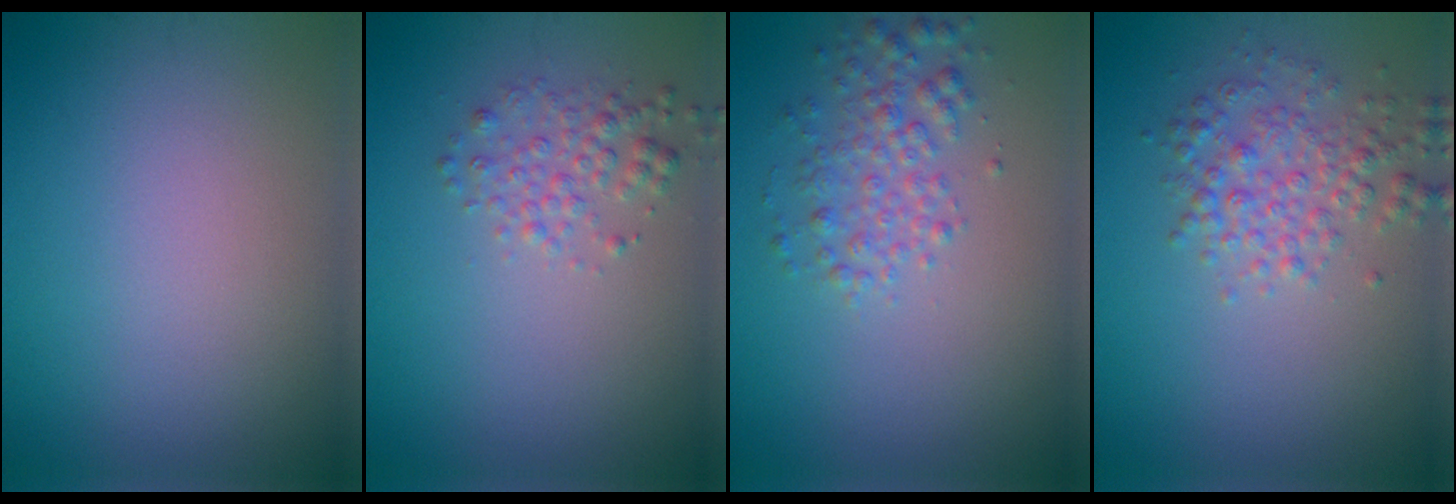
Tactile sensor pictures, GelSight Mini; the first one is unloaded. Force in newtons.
{"total": 2.0, "press": 2.0, "slide": 0.1}
{"total": 2.8, "press": 2.8, "slide": 0.1}
{"total": 3.2, "press": 3.2, "slide": 0.1}